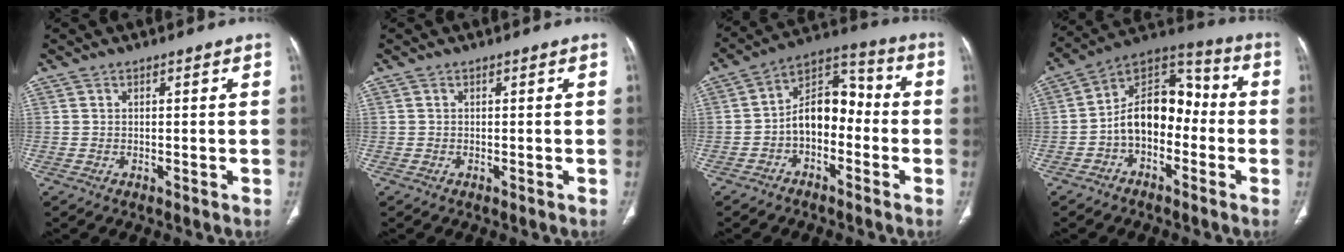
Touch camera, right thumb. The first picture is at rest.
{"total": 0.0}
{"total": 10.7, "force": [-2.4, 7.0, 7.7], "torque": [-0.095, 0.049, -0.056]}
{"total": 13.5, "force": [-2.7, 9.0, 9.7], "torque": [-0.126, 0.059, -0.060]}